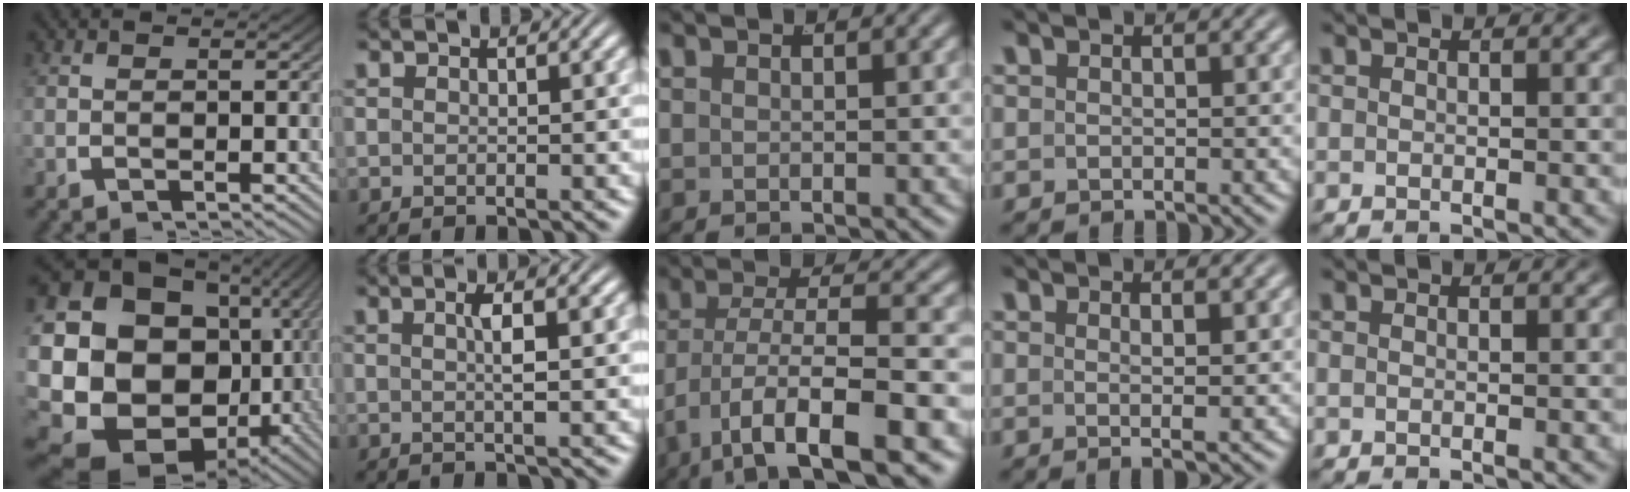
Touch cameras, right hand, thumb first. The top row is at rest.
{"thumb": {"total": 27.7, "force": [-3.3, 20.1, 18.7], "torque": [-0.388, -0.091, -0.018]}, "index": {"total": 2.2, "force": [0.3, 0.0, 2.2], "torque": [-0.035, -0.001, 0.005]}, "middle": {"total": 8.6, "force": [-5.1, 3.0, 6.2], "torque": [-0.122, -0.035, -0.061]}, "ring": {"total": 1.6, "force": [0.5, -0.9, 1.3], "torque": [-0.023, -0.011, 0.014]}}